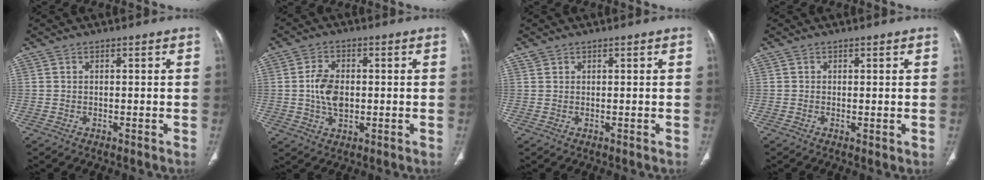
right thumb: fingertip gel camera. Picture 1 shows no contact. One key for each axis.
{"total": 6.6, "fx": -0.1, "fy": 4.4, "fz": 5.0, "tx": -0.088, "ty": 0.003, "tz": -0.002}
{"total": 0.6, "fx": 0.4, "fy": 0.4, "fz": 0.1, "tx": 0.000, "ty": 0.000, "tz": 0.007}
{"total": 0.7, "fx": 0.0, "fy": 0.3, "fz": 0.7, "tx": -0.013, "ty": -0.005, "tz": -0.001}